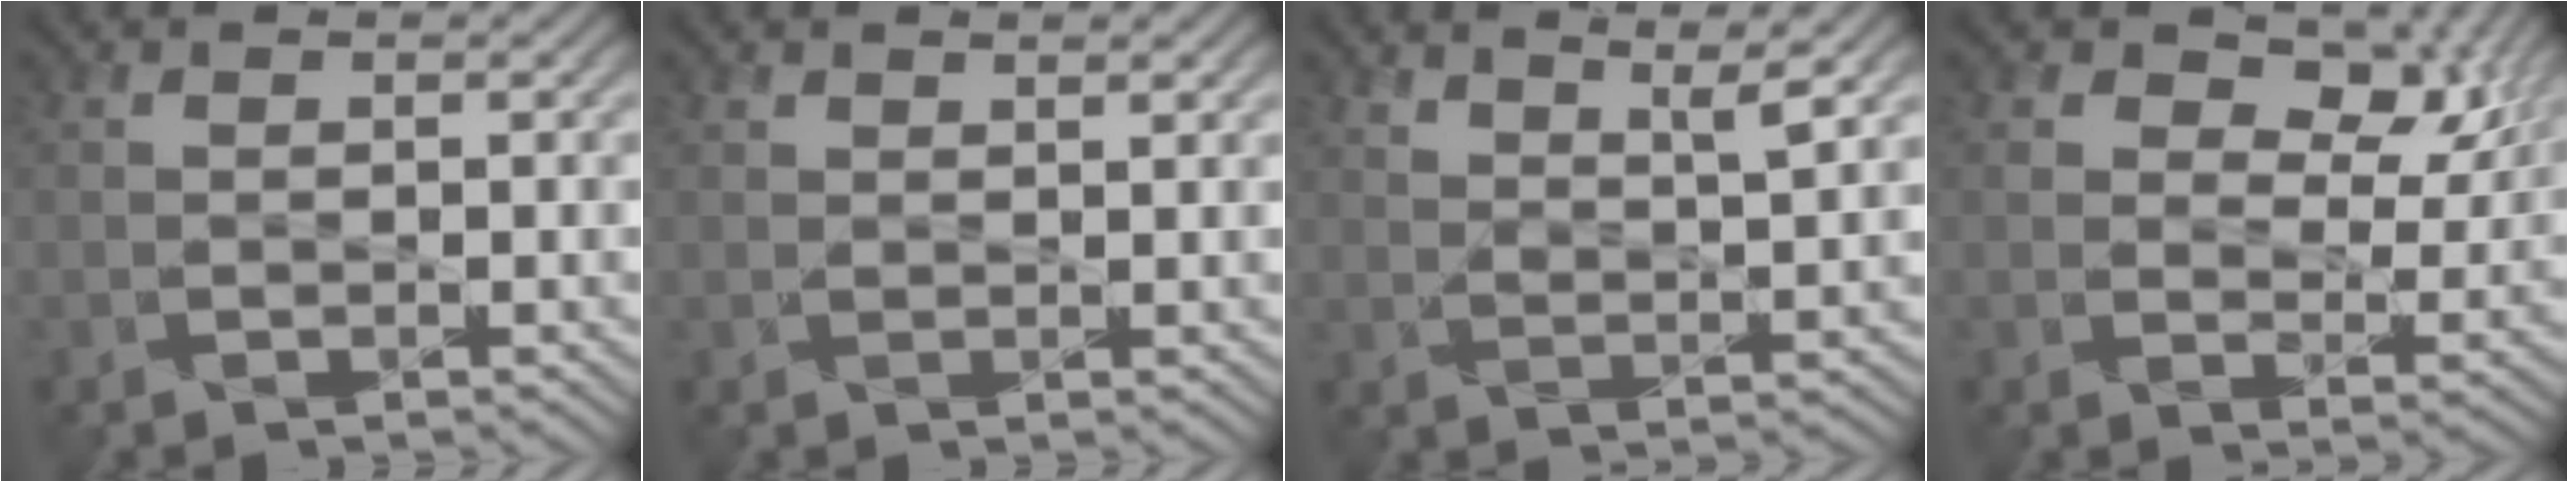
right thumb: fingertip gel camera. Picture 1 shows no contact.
{"total": 1.0, "force": [1.0, -0.1, 0.0], "torque": [-0.004, -0.001, 0.017]}
{"total": 4.3, "force": [3.5, 0.3, 2.4], "torque": [-0.043, -0.003, 0.065]}
{"total": 7.8, "force": [3.9, 4.9, 4.7], "torque": [-0.082, -0.008, 0.056]}